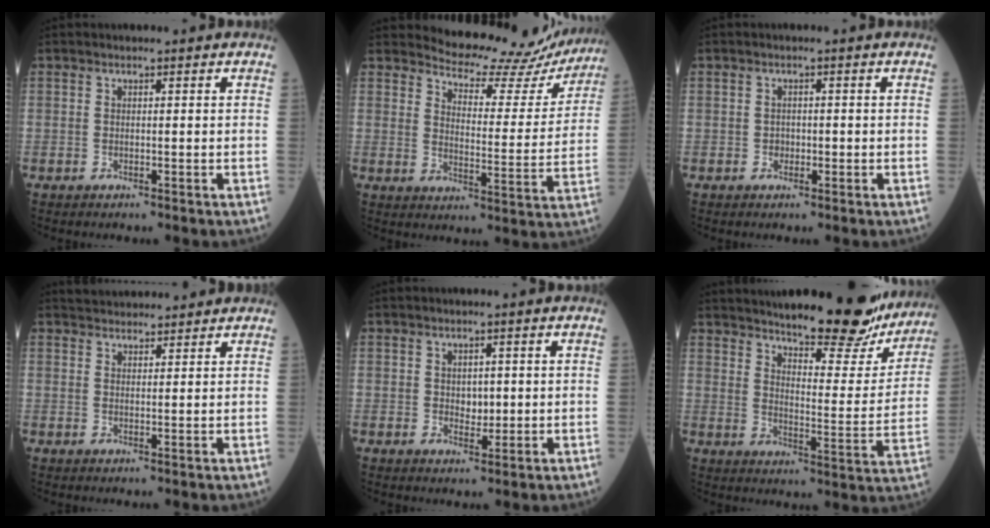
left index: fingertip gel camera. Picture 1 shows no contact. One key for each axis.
{"total": 16.6, "fx": 16.0, "fy": 3.9, "fz": 2.1, "tx": -0.008, "ty": -0.057, "tz": 0.175}
{"total": 1.0, "fx": -0.5, "fy": 0.8, "fz": 0.4, "tx": -0.003, "ty": 0.000, "tz": -0.010}
{"total": 6.3, "fx": 6.0, "fy": 1.3, "fz": 1.2, "tx": -0.013, "ty": 0.029, "tz": 0.083}
{"total": 2.1, "fx": 0.2, "fy": 1.5, "fz": 1.4, "tx": -0.021, "ty": -0.005, "tz": 0.004}
{"total": 21.4, "fx": 18.6, "fy": 4.0, "fz": 9.9, "tx": -0.134, "ty": -0.035, "tz": 0.236}